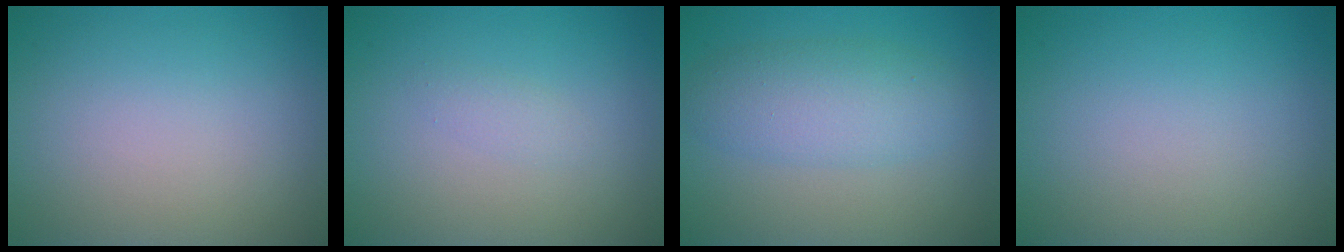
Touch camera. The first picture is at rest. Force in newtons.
{"total": 0.8, "press": 0.8, "slide": 0.0}
{"total": 4.3, "press": 4.3, "slide": 0.1}
{"total": 0.0}